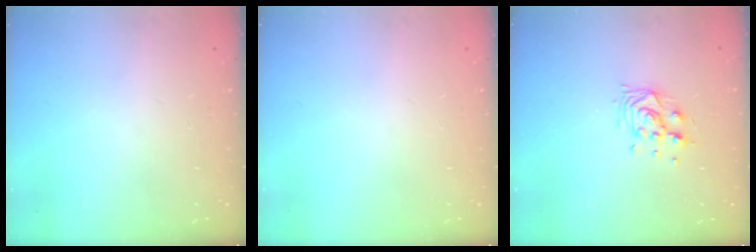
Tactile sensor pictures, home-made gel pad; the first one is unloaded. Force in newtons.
{"total": 0.0}
{"total": 9.0, "press": 8.9, "slide": 1.5}